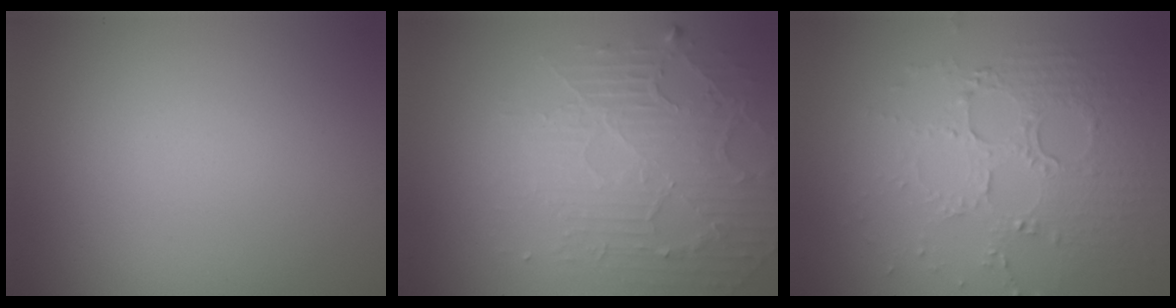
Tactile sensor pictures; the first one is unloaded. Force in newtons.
{"total": 5.7, "press": 3.4, "slide": 4.6}
{"total": 5.5, "press": 3.7, "slide": 4.1}